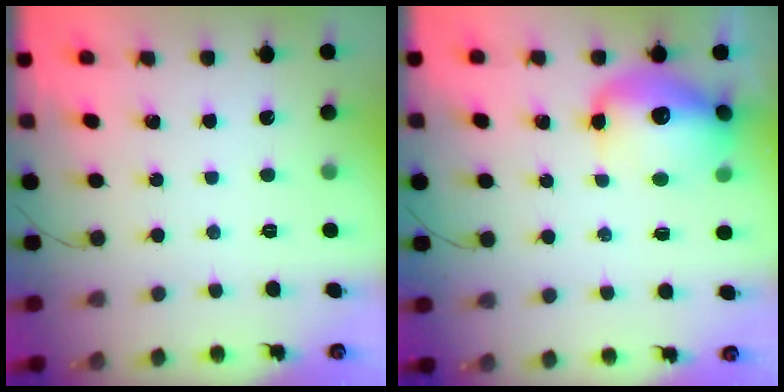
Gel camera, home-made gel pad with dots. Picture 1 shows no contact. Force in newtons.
{"total": 15.2, "press": 14.8, "slide": 3.6}